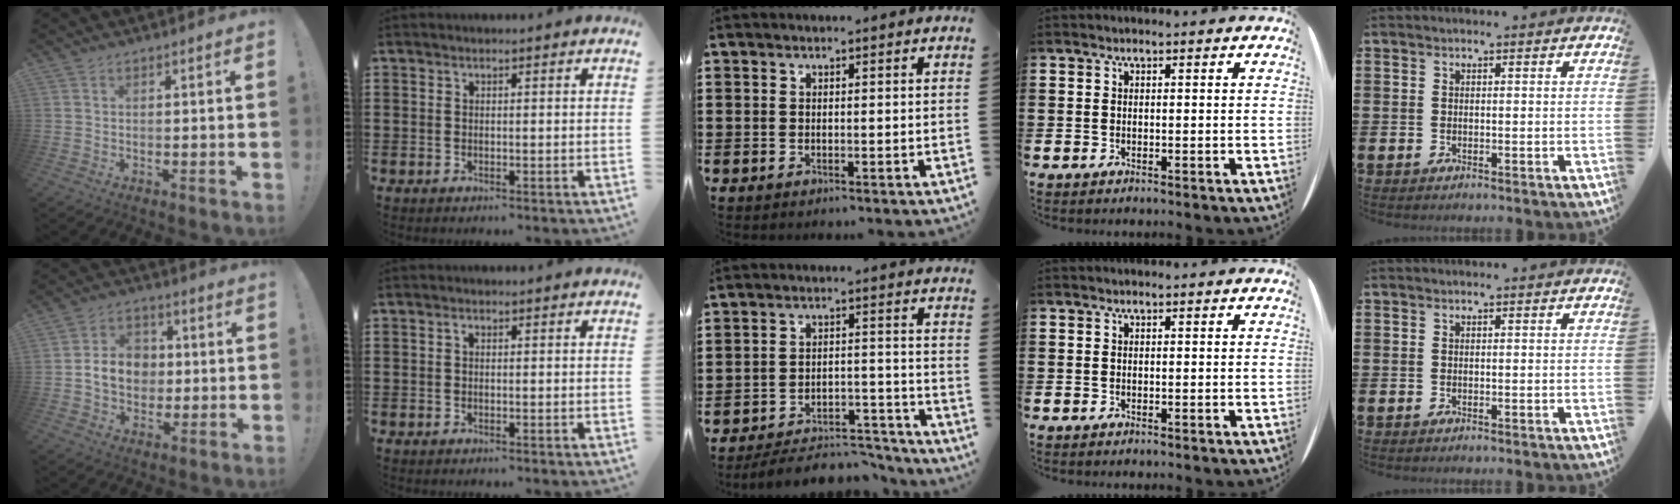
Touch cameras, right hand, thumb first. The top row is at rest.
{"thumb": {"total": 11.3, "force": [-0.2, 9.4, 6.1], "torque": [-0.110, 0.014, 0.004]}, "index": {"total": 0.7, "force": [0.1, 0.4, 0.5], "torque": [-0.012, 0.003, 0.001]}, "middle": {"total": 5.4, "force": [-5.2, 0.9, 1.3], "torque": [-0.026, 0.007, -0.104]}}